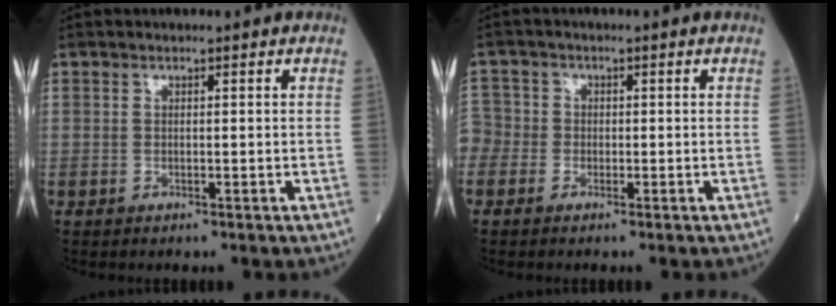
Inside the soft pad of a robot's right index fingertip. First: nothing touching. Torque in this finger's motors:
{"motor_torque": [-0.14, -0.13, -0.05, -0.01]}